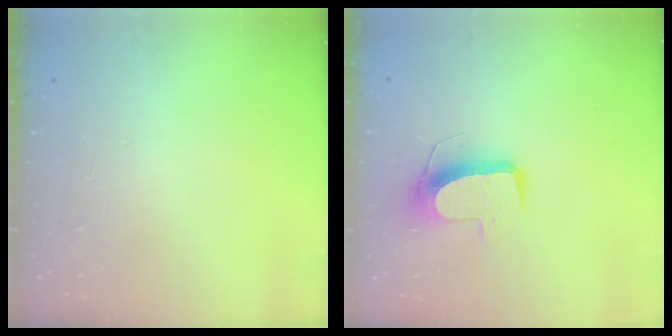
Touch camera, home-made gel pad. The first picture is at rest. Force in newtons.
{"total": 10.2, "press": 10.1, "slide": 0.5}